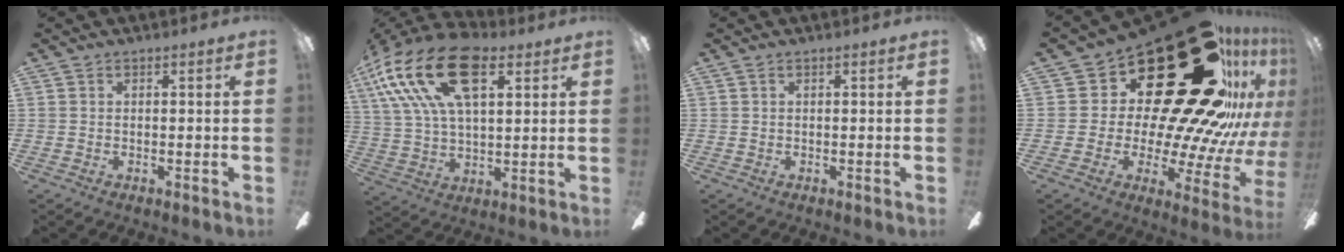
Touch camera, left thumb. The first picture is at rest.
{"total": 23.6, "force": [11.0, 11.9, 17.1], "torque": [-0.339, -0.031, 0.188]}
{"total": 0.0}
{"total": 41.0, "force": [19.9, 18.6, 30.6], "torque": [-0.407, -0.168, 0.400]}